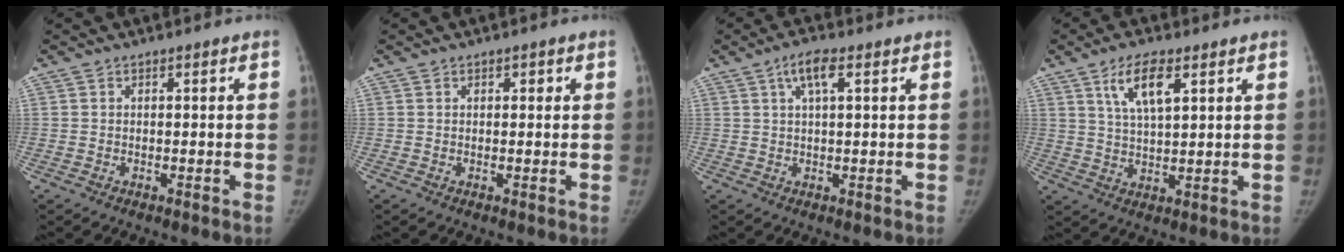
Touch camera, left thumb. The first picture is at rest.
{"total": 1.0, "force": [0.4, 0.7, 0.6], "torque": [0.000, 0.000, 0.004]}
{"total": 4.7, "force": [2.1, 1.4, 4.0], "torque": [-0.078, 0.006, 0.039]}
{"total": 8.0, "force": [3.9, 2.9, 6.3], "torque": [-0.109, -0.015, 0.076]}